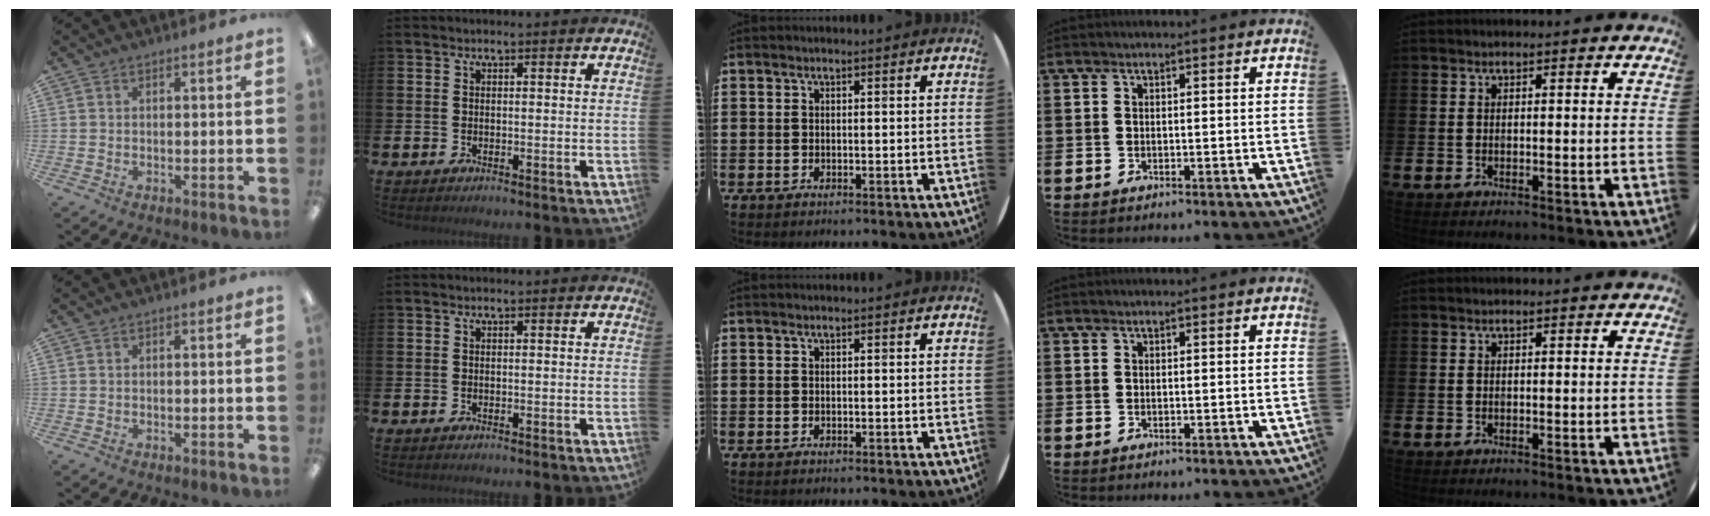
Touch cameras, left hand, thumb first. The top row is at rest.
{}